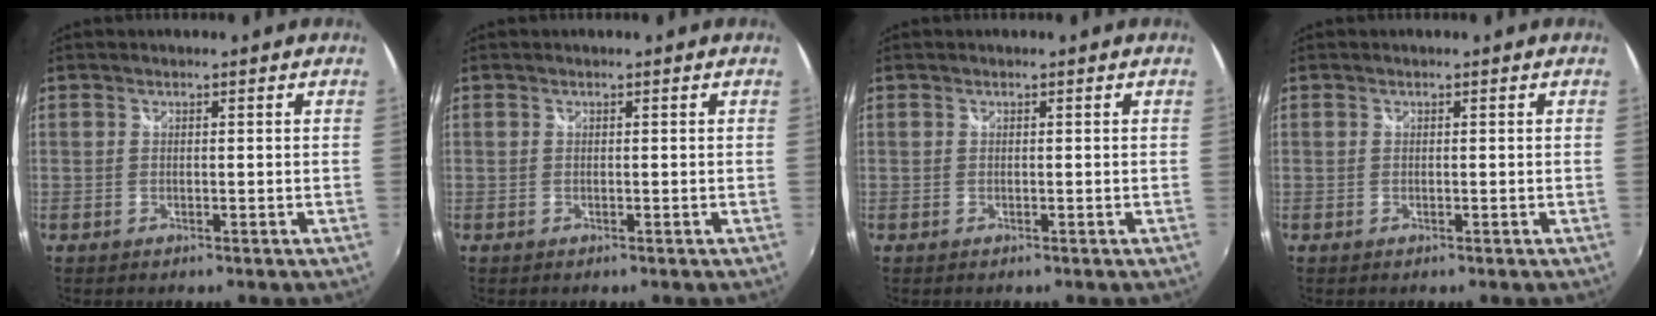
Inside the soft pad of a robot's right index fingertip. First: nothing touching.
{"total": 0.0}
{"total": 0.0}
{"total": 0.0}